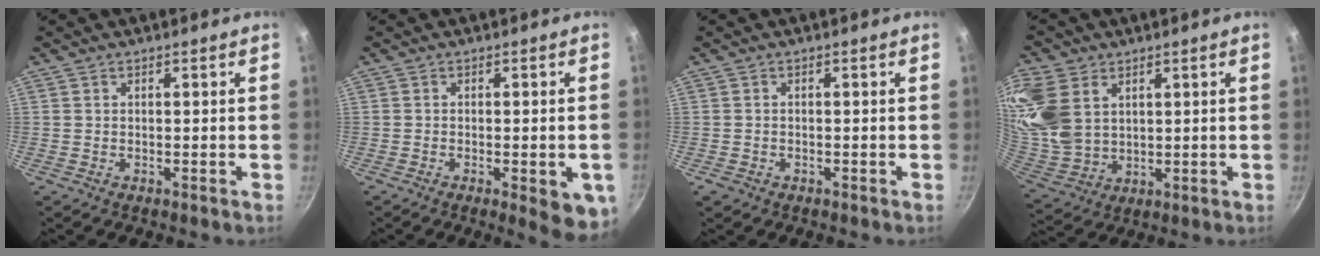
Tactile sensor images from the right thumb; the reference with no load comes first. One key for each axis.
{"total": 7.6, "fx": -2.5, "fy": 2.3, "fz": 6.8, "tx": -0.065, "ty": 0.003, "tz": -0.029}
{"total": 1.1, "fx": -0.6, "fy": 0.8, "fz": 0.3, "tx": -0.010, "ty": 0.002, "tz": -0.006}
{"total": 16.6, "fx": 6.2, "fy": 11.8, "fz": 9.8, "tx": -0.217, "ty": -0.015, "tz": 0.140}